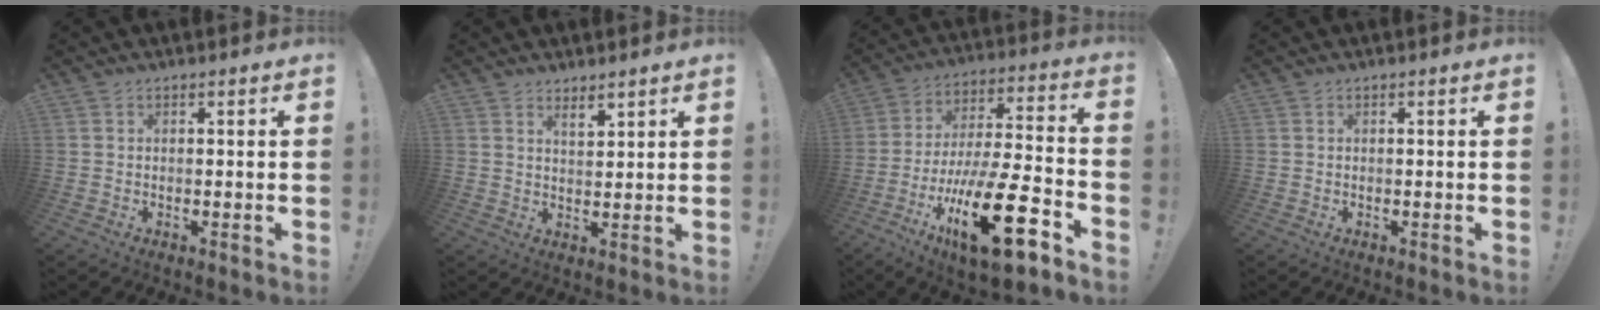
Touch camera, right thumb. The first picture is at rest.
{"total": 3.5, "force": [3.0, 1.1, 1.4], "torque": [-0.011, -0.023, 0.050]}
{"total": 23.7, "force": [-11.7, 6.7, 19.5], "torque": [-0.331, 0.062, -0.189]}
{"total": 0.0}